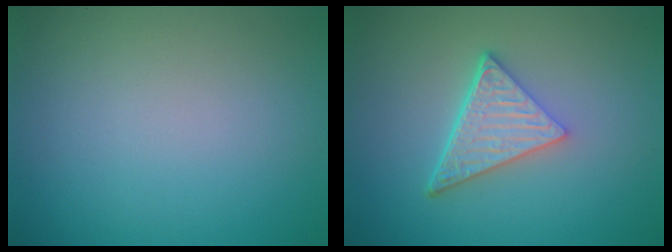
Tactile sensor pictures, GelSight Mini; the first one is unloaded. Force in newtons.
{"total": 4.9, "press": 3.5, "slide": 3.4}